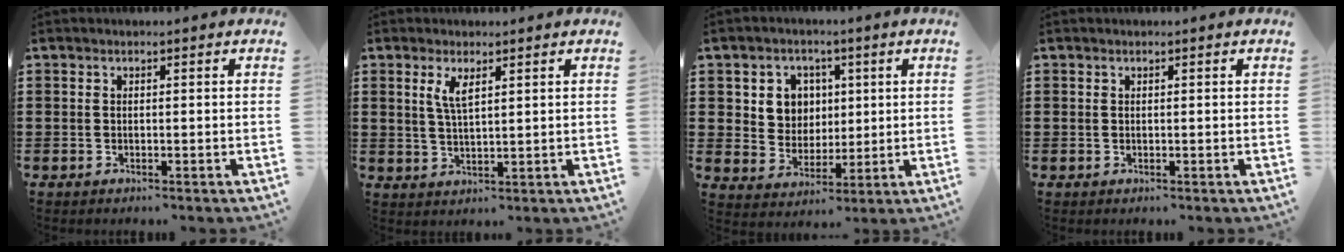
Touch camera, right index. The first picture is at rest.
{"total": 3.4, "force": [1.6, 1.0, 2.8], "torque": [-0.059, 0.005, 0.027]}
{"total": 5.7, "force": [1.7, 5.3, 1.4], "torque": [-0.048, 0.012, 0.027]}
{"total": 0.0}